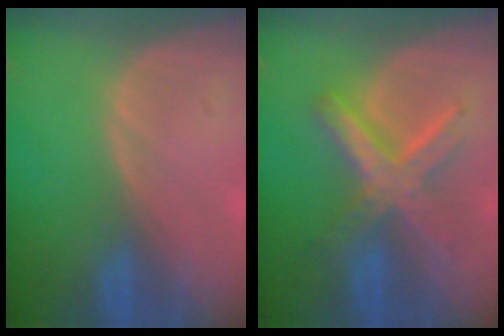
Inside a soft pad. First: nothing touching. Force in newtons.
{"total": 7.6, "press": 7.6, "slide": 0.5}